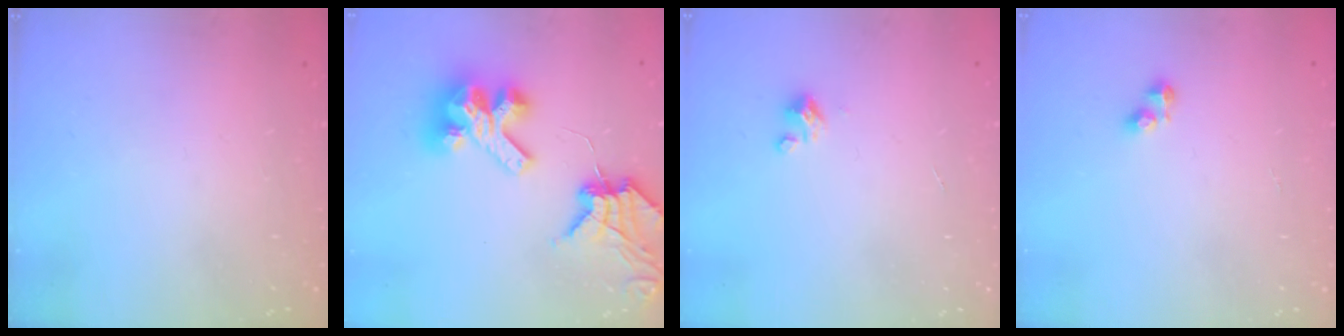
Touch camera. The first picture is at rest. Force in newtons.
{"total": 11.8, "press": 11.7, "slide": 1.3}
{"total": 2.0, "press": 2.0, "slide": 0.2}
{"total": 2.8, "press": 2.8, "slide": 0.4}